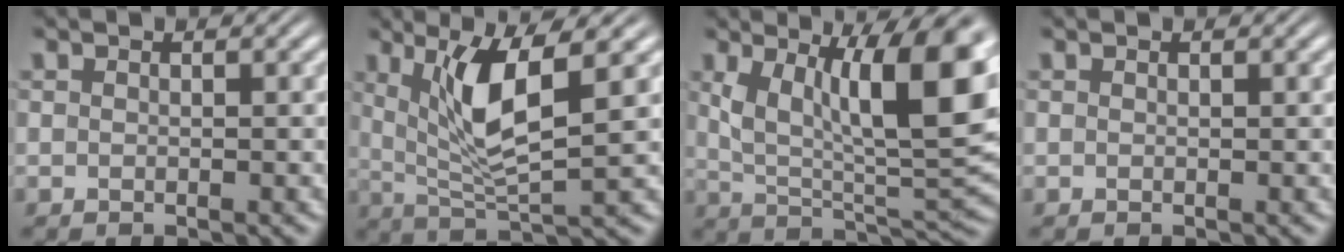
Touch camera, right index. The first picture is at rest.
{"total": 6.3, "force": [2.2, 2.0, 5.6], "torque": [-0.104, -0.007, 0.047]}
{"total": 12.2, "force": [2.9, 5.7, 10.3], "torque": [-0.160, -0.025, 0.058]}
{"total": 0.0}